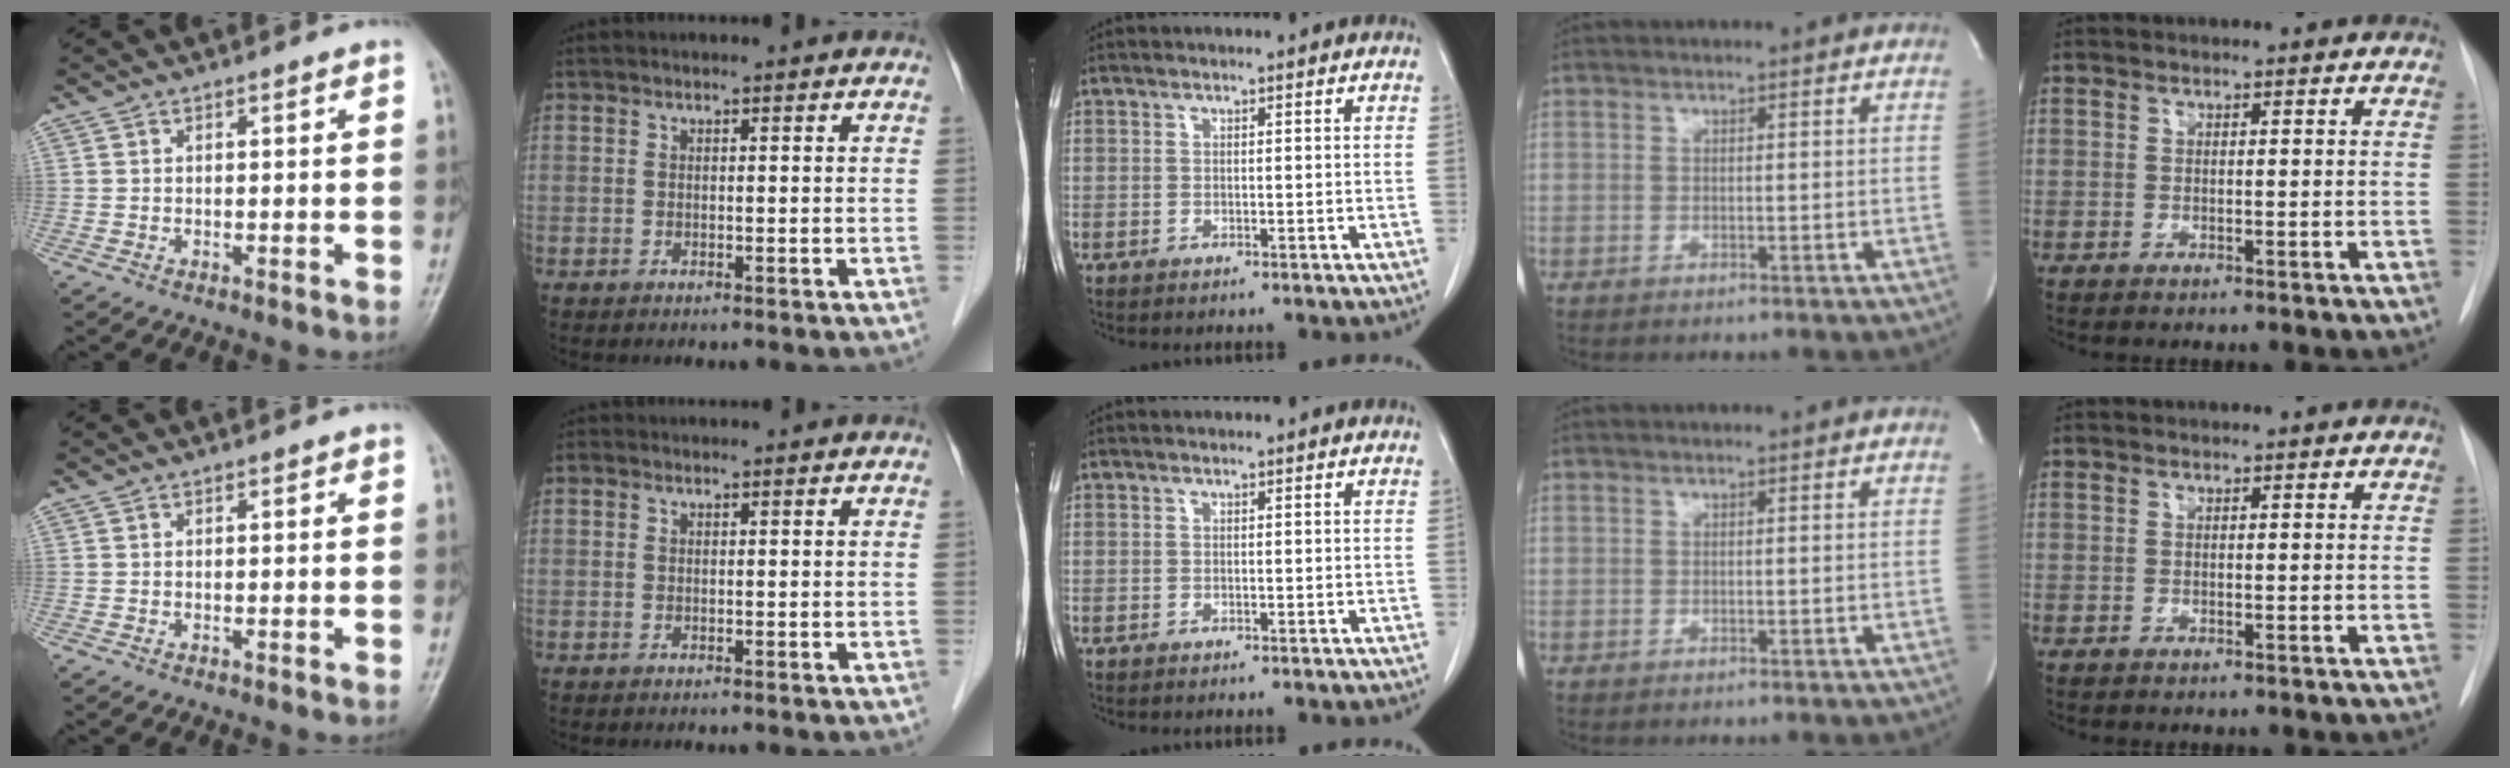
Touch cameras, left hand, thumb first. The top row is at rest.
{}